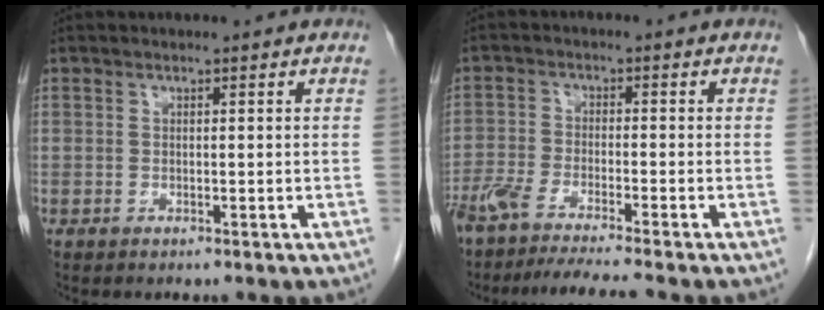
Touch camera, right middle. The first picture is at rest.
{"total": 10.1, "force": [-8.7, -0.7, 5.1], "torque": [-0.078, -0.026, -0.144]}